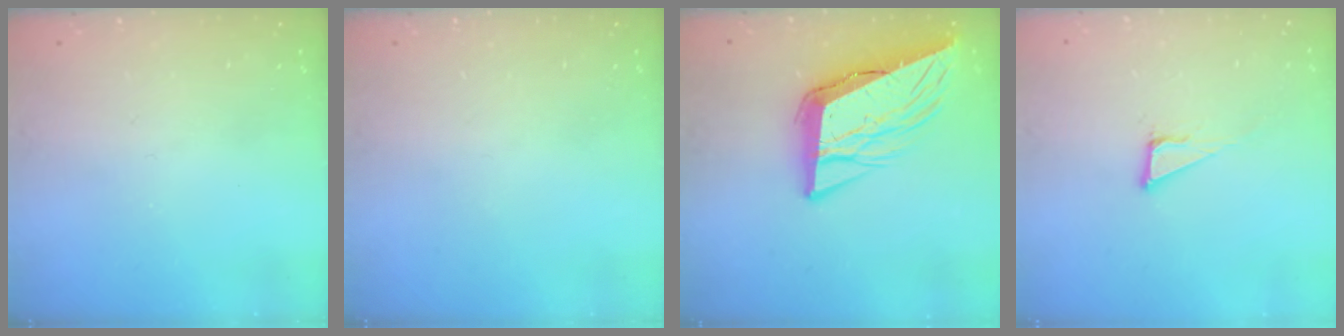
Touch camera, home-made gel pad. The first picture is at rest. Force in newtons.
{"total": 0.0}
{"total": 12.3, "press": 11.7, "slide": 3.6}
{"total": 3.9, "press": 3.9, "slide": 0.2}